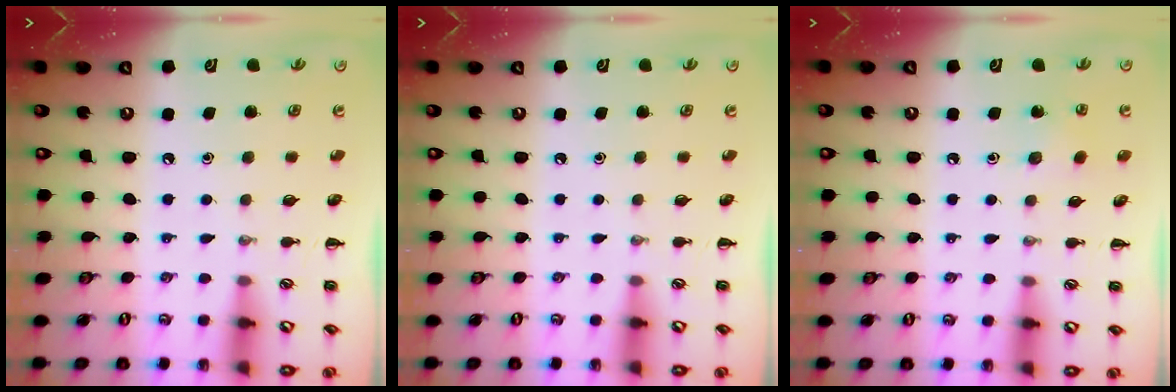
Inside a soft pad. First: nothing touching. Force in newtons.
{"total": 0.0}
{"total": 7.2, "press": 6.9, "slide": 2.1}